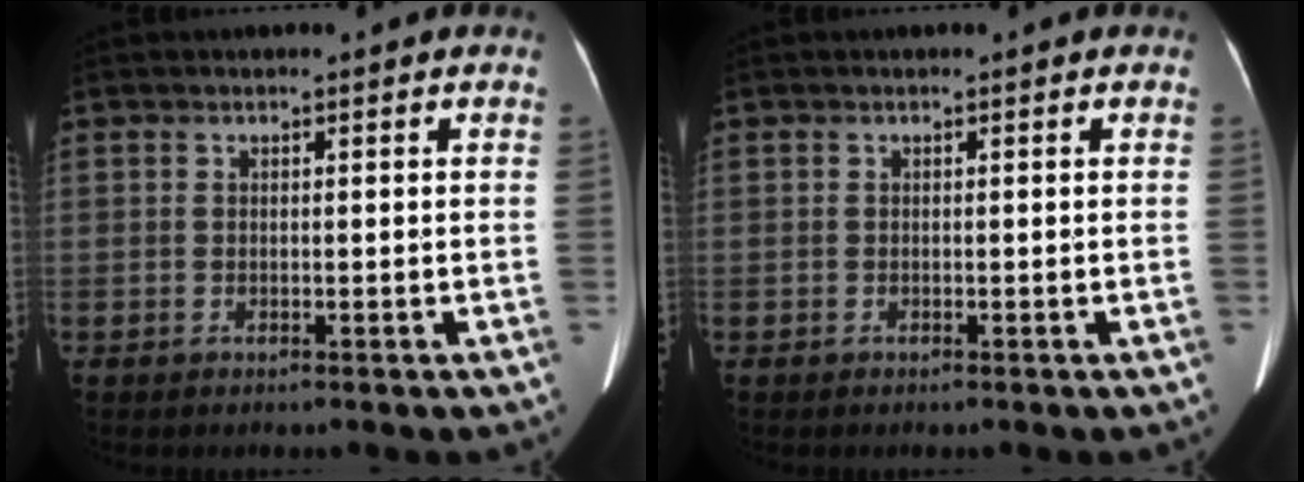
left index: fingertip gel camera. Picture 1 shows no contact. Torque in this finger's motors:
{"motor_torque": [0.07, -0.01, 0.00, 0.01]}